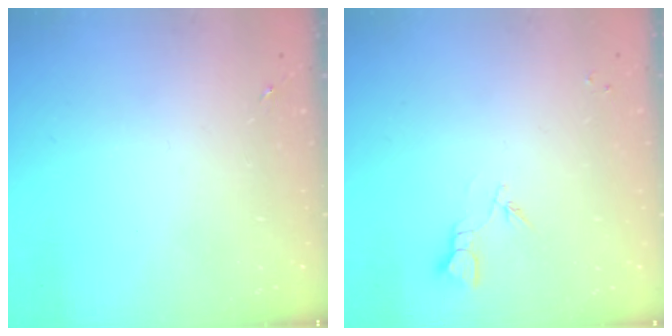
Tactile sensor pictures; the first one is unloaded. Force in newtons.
{"total": 3.6, "press": 3.5, "slide": 0.4}